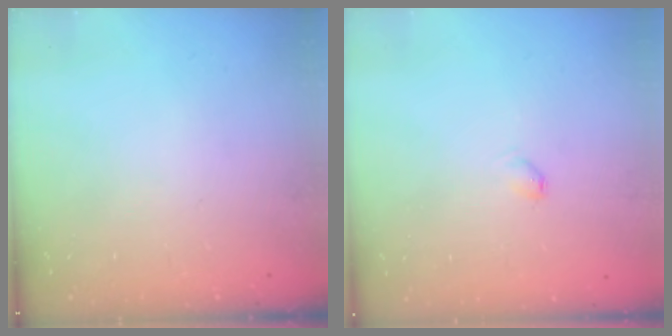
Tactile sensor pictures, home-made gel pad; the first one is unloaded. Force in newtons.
{"total": 2.7, "press": 2.7, "slide": 0.4}